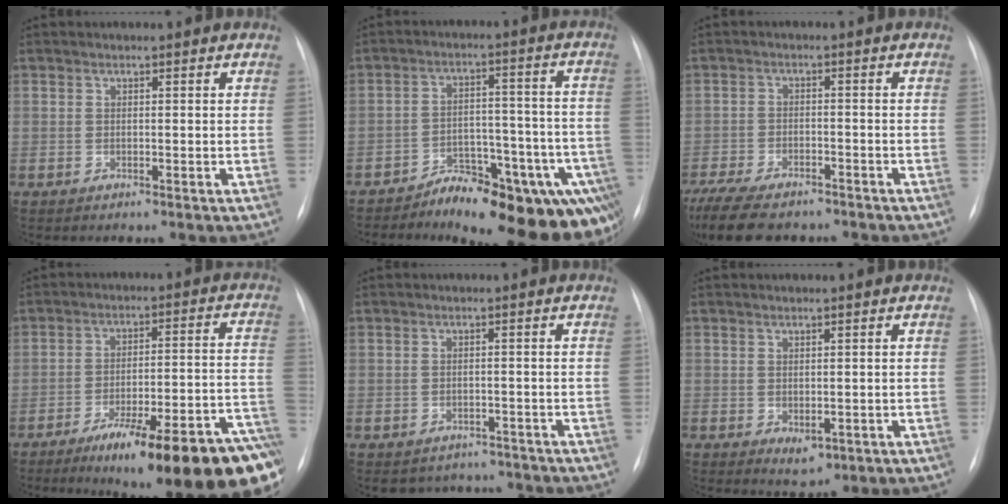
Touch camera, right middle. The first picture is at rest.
{"total": 19.0, "force": [-14.9, 6.7, 9.8], "torque": [-0.040, 0.044, -0.195]}
{"total": 15.3, "force": [-11.8, 6.1, 7.5], "torque": [-0.190, -0.023, -0.177]}
{"total": 23.8, "force": [-15.7, 3.4, 17.5], "torque": [-0.153, 0.017, -0.223]}
{"total": 5.0, "force": [-4.4, 2.3, -0.3], "torque": [0.009, 0.016, -0.053]}
{"total": 2.4, "force": [-0.6, 1.6, 1.8], "torque": [-0.021, -0.004, 0.003]}